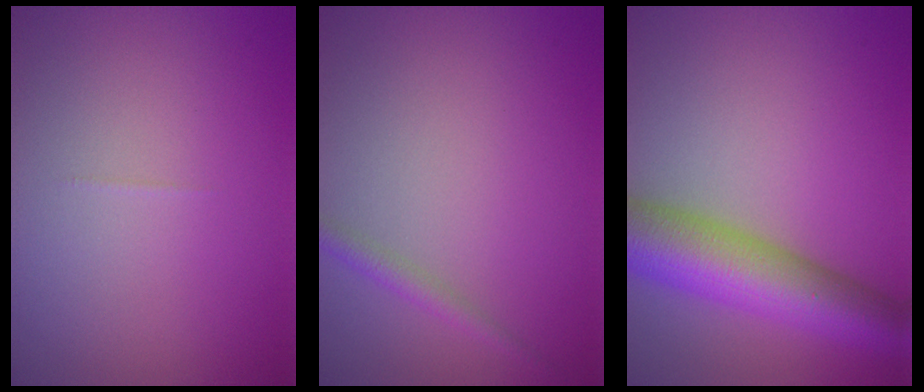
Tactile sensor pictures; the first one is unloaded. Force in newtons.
{"total": 1.4, "press": 1.4, "slide": 0.0}
{"total": 9.2, "press": 9.2, "slide": 0.2}